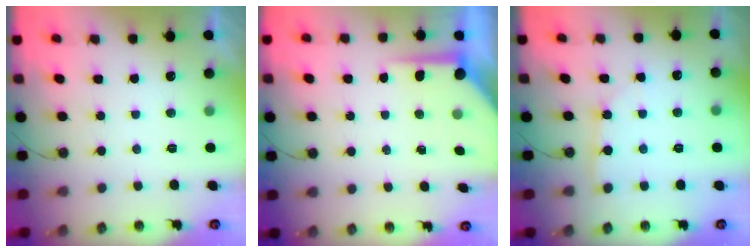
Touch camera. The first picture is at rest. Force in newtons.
{"total": 7.8, "press": 7.7, "slide": 0.6}
{"total": 2.8, "press": 2.8, "slide": 0.3}